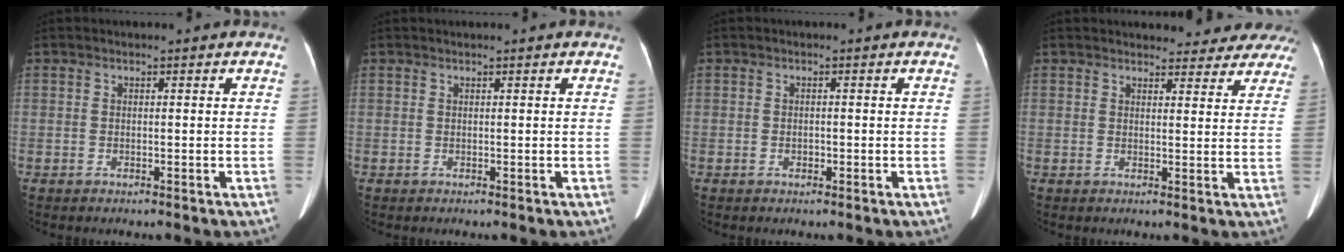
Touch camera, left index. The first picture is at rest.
{"total": 0.0}
{"total": 0.8, "force": [-0.4, 0.5, 0.5], "torque": [-0.011, 0.001, -0.005]}
{"total": 11.9, "force": [11.2, 3.2, 2.1], "torque": [0.009, -0.008, 0.103]}